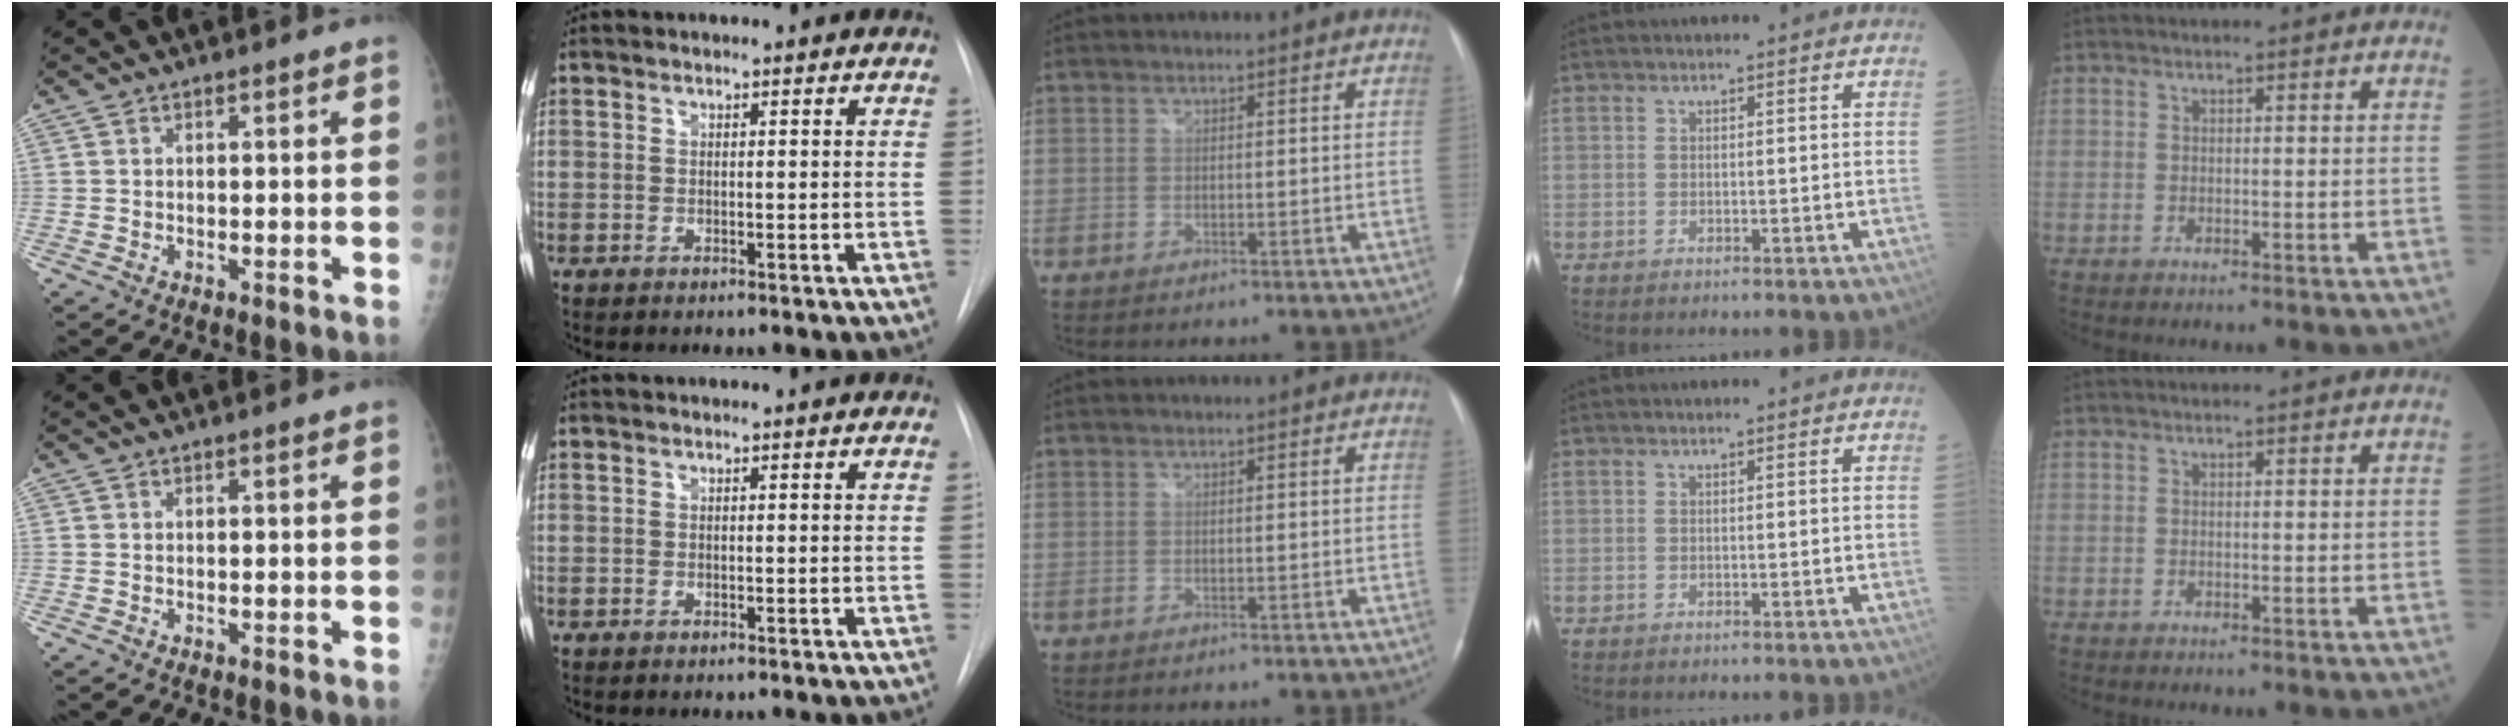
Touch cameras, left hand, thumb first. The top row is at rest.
{}